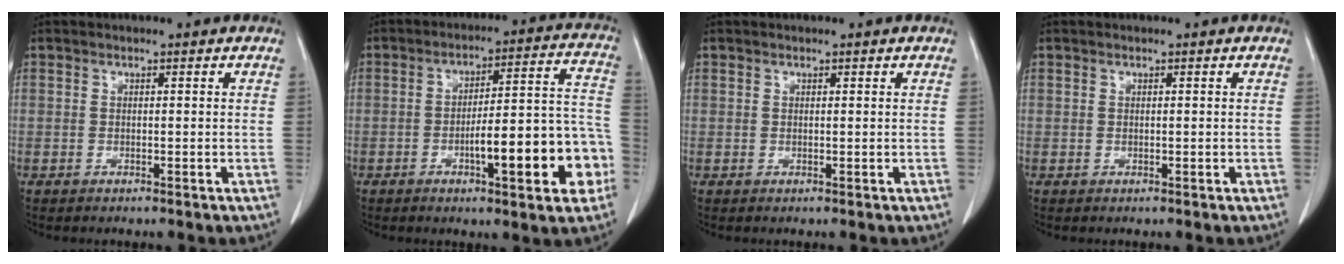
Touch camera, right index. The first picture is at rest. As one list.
[{"total": 14.8, "force": [-5.1, 2.8, 13.6], "torque": [-0.179, 0.031, -0.065]}, {"total": 0.0}, {"total": 0.0}]